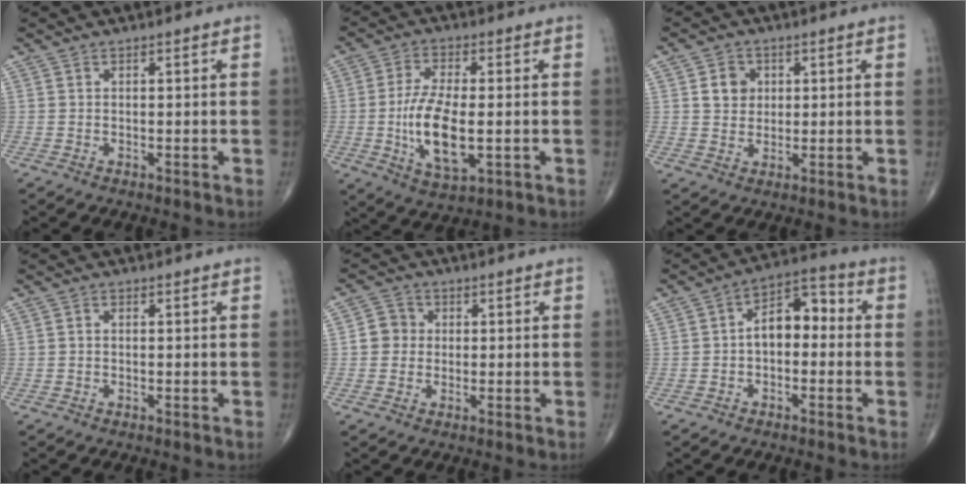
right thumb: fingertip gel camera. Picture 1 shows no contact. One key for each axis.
{"total": 12.2, "fx": -1.8, "fy": 5.0, "fz": 11.0, "tx": -0.211, "ty": -0.007, "tz": -0.027}
{"total": 4.8, "fx": 1.2, "fy": 4.1, "fz": 2.1, "tx": -0.012, "ty": -0.002, "tz": 0.019}
{"total": 0.6, "fx": -0.2, "fy": 0.4, "fz": 0.4, "tx": -0.004, "ty": 0.001, "tz": -0.008}
{"total": 4.1, "fx": 0.1, "fy": 3.8, "fz": 1.4, "tx": -0.003, "ty": 0.008, "tz": -0.007}
{"total": 8.8, "fx": -0.4, "fy": 5.4, "fz": 6.9, "tx": -0.082, "ty": 0.038, "tz": -0.022}